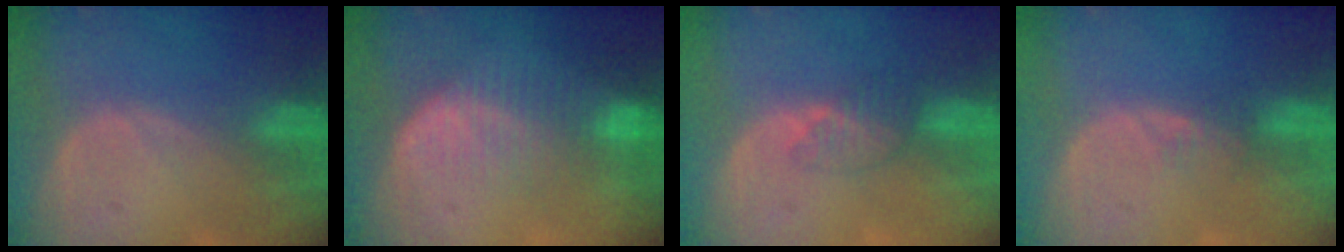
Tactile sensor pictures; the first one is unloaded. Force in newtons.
{"total": 7.3, "press": 6.6, "slide": 3.1}
{"total": 3.6, "press": 3.2, "slide": 1.6}
{"total": 1.5, "press": 1.5, "slide": 0.2}